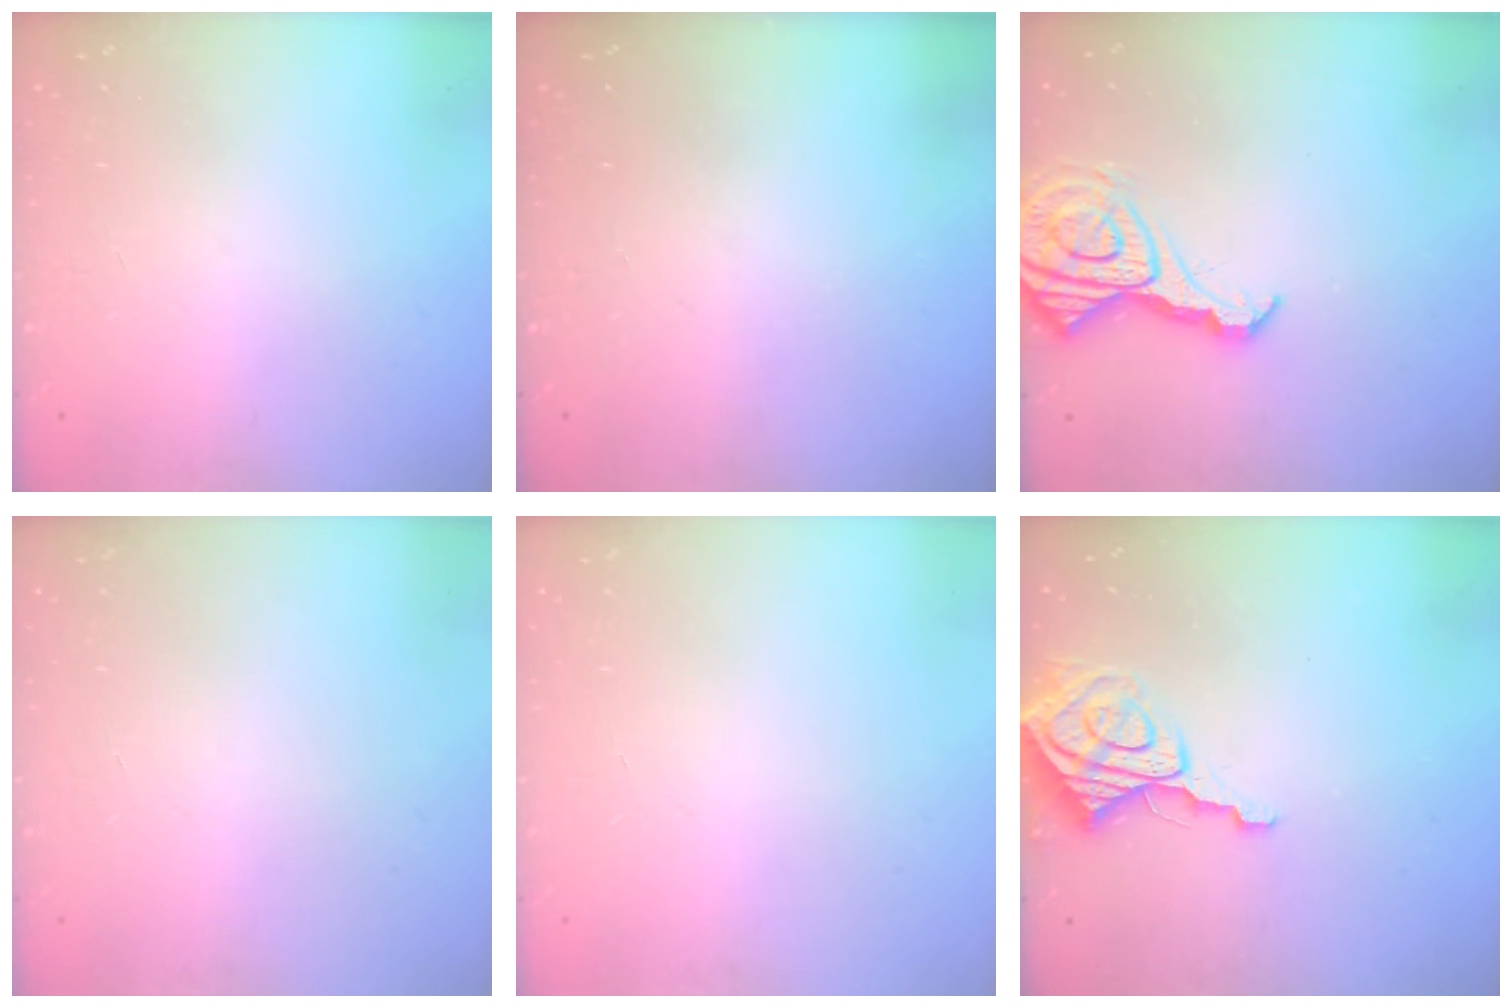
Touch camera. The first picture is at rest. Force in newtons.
{"total": 0.0}
{"total": 12.8, "press": 12.8, "slide": 1.0}
{"total": 0.0}
{"total": 0.0}
{"total": 8.5, "press": 8.4, "slide": 0.8}